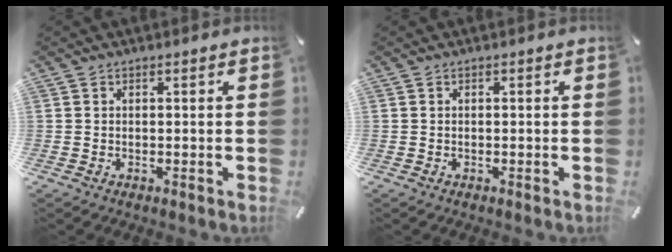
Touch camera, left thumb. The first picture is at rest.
{"total": 0.0}